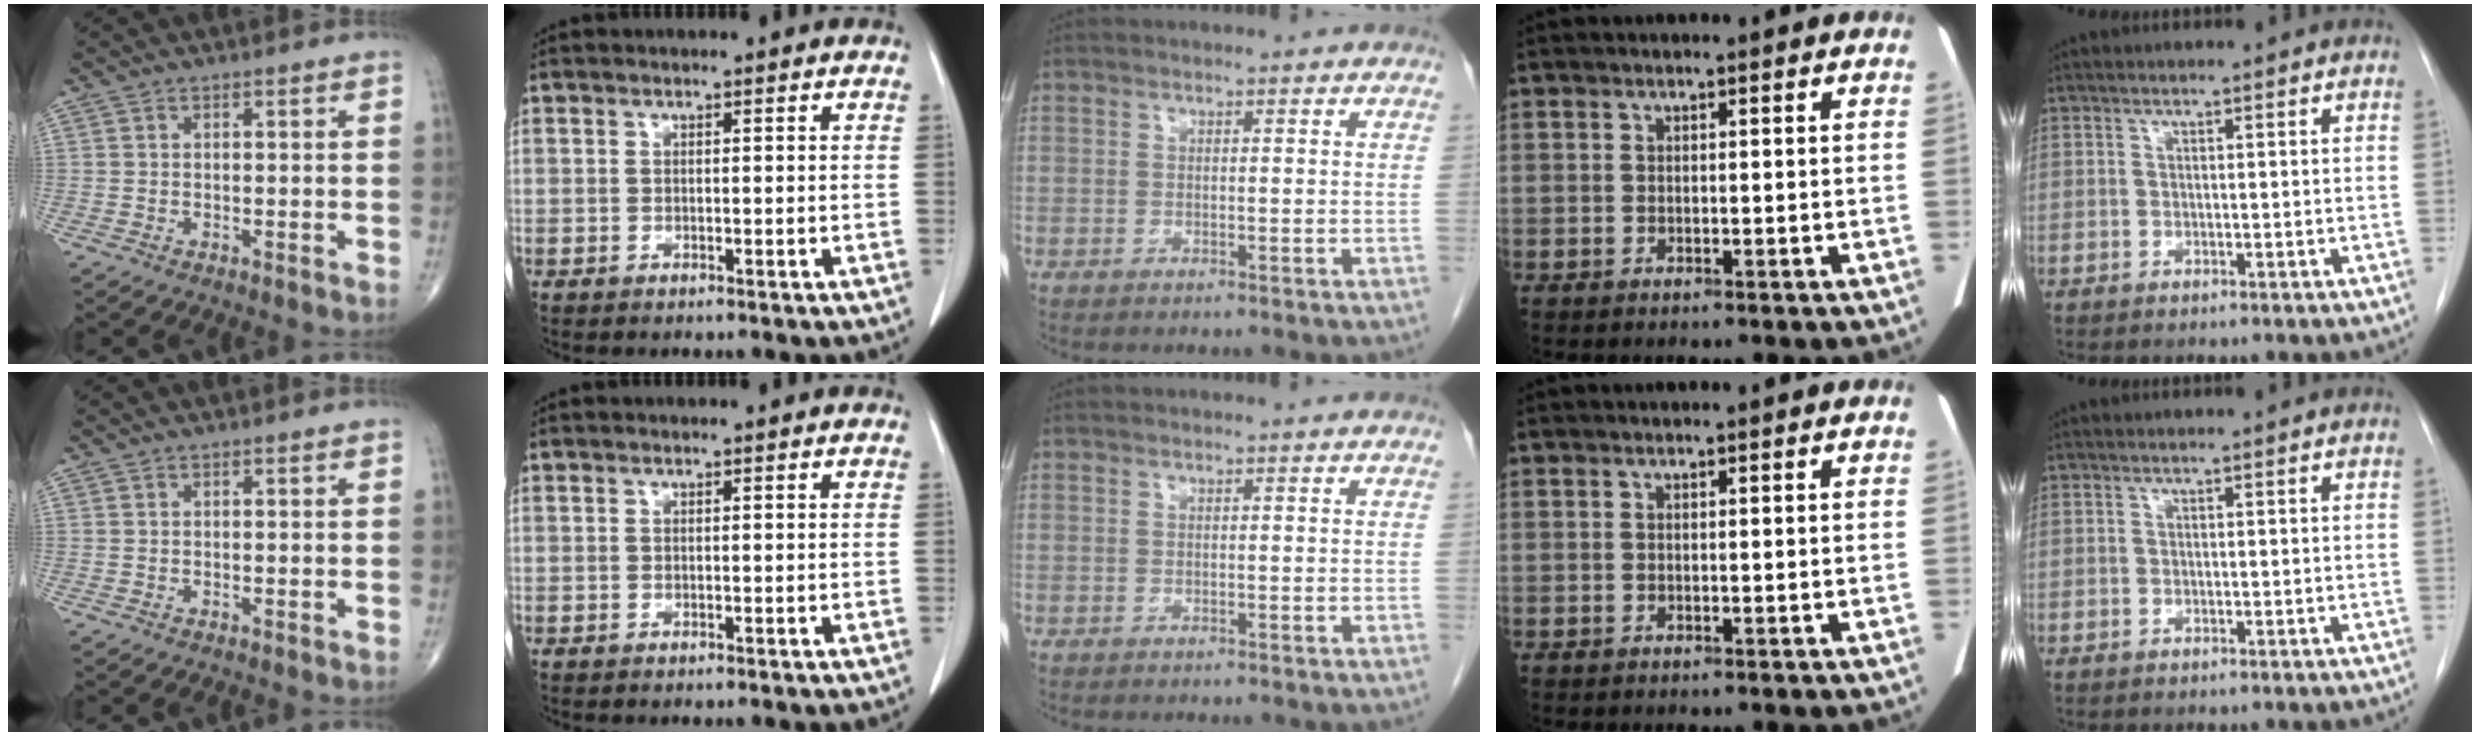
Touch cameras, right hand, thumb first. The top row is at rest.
{}